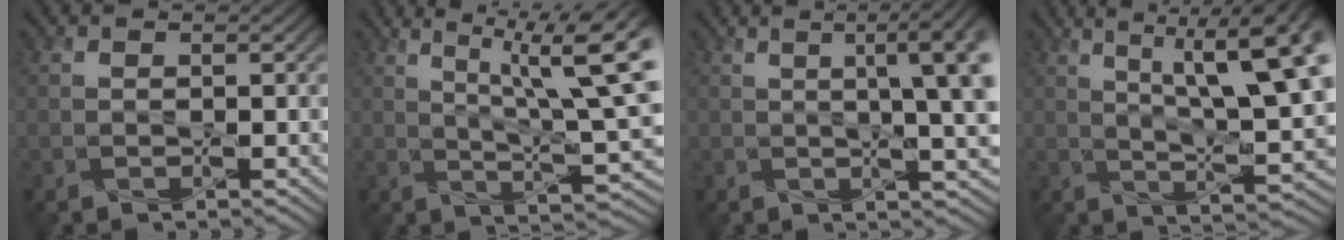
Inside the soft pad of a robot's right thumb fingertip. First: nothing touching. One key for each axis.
{"total": 13.1, "fx": 5.2, "fy": 2.9, "fz": 11.7, "tx": -0.176, "ty": 0.013, "tz": 0.075}
{"total": 9.4, "fx": 2.1, "fy": 2.5, "fz": 8.8, "tx": -0.096, "ty": 0.031, "tz": 0.018}
{"total": 13.9, "fx": 5.3, "fy": 4.2, "fz": 12.1, "tx": -0.171, "ty": 0.020, "tz": 0.073}